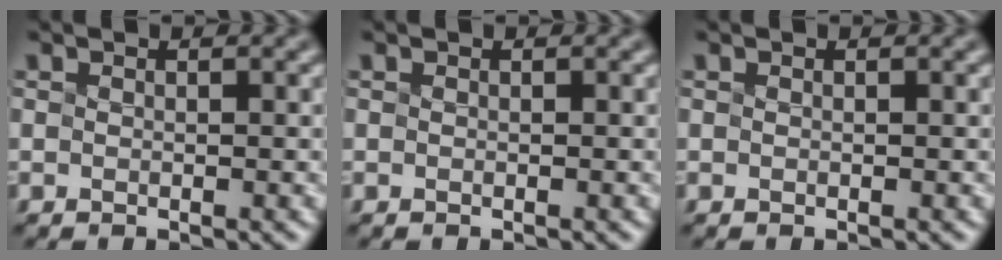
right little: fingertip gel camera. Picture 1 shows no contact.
{"total": 0.0}
{"total": 0.0}